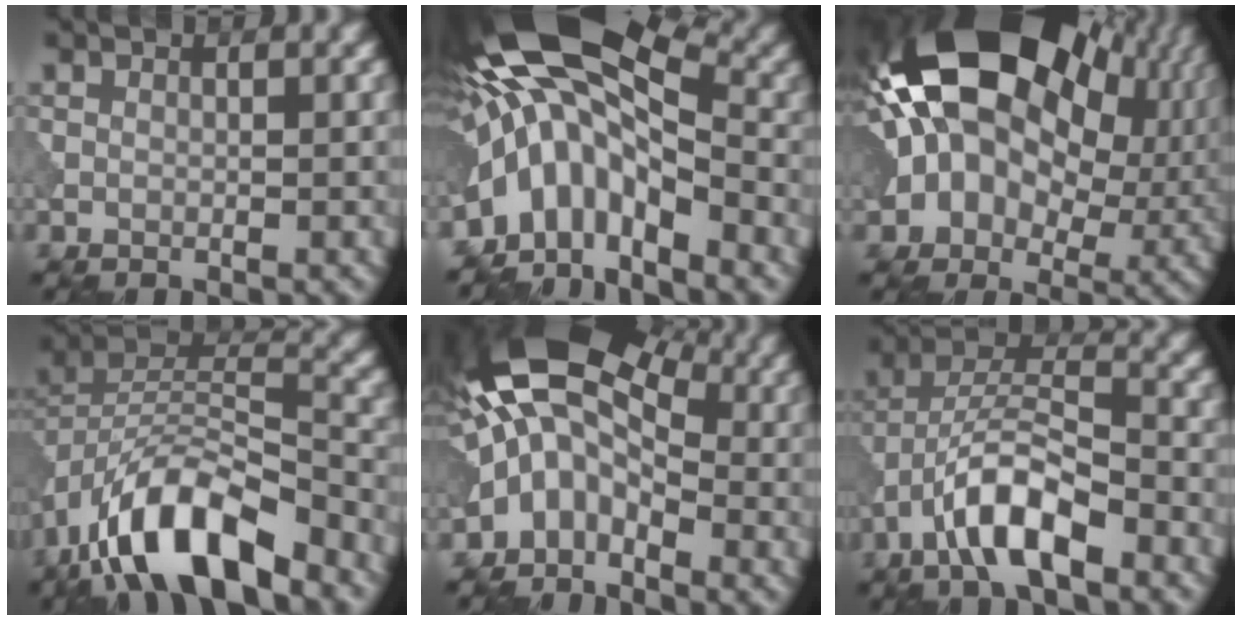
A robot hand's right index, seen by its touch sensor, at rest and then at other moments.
{"total": 11.7, "force": [-1.7, 5.5, 10.2], "torque": [-0.171, 0.022, -0.049]}
{"total": 20.3, "force": [5.5, 13.7, 14.0], "torque": [-0.254, 0.012, 0.100]}
{"total": 11.3, "force": [-7.3, 4.2, 7.5], "torque": [-0.129, 0.009, -0.146]}
{"total": 10.9, "force": [-0.3, 6.9, 8.4], "torque": [-0.140, 0.023, -0.026]}
{"total": 7.7, "force": [-4.1, 2.6, 5.9], "torque": [-0.100, 0.016, -0.081]}